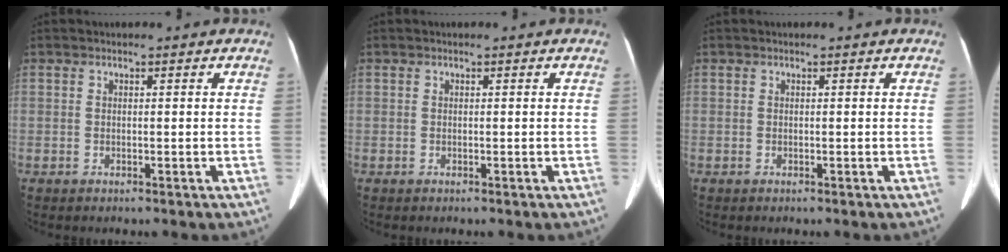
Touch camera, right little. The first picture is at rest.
{"total": 0.0}
{"total": 0.0}